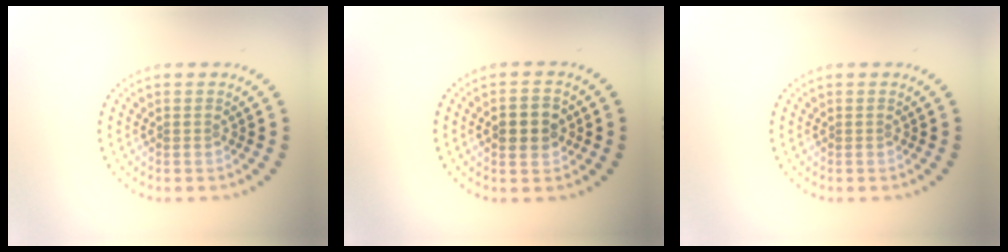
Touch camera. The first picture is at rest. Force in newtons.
{"total": 3.6, "press": 3.6, "slide": 0.2}
{"total": 0.0}